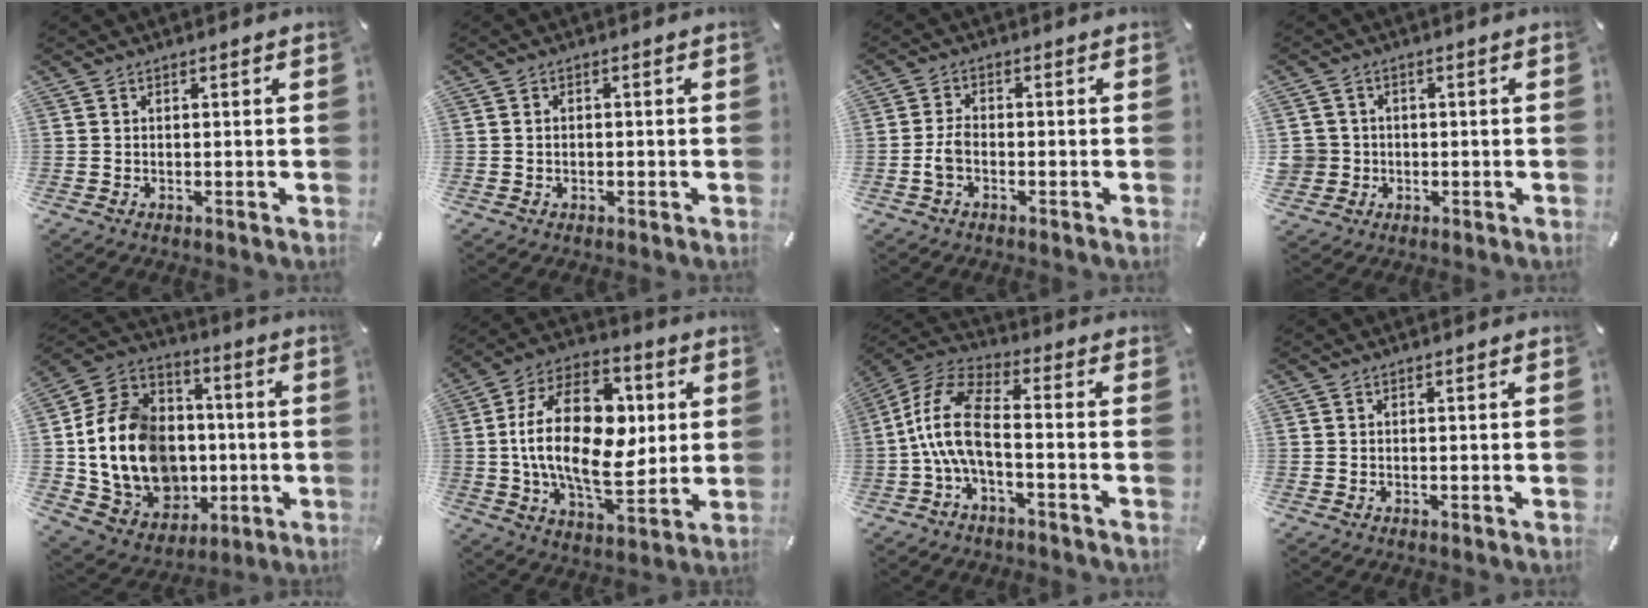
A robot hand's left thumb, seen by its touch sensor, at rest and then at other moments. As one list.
[{"total": 1.4, "force": [-0.3, 1.2, 0.7], "torque": [-0.016, 0.005, -0.008]}, {"total": 3.6, "force": [-1.4, 2.1, 2.6], "torque": [-0.059, 0.004, -0.027]}, {"total": 4.6, "force": [-0.5, 4.6, 0.2], "torque": [-0.017, 0.011, -0.007]}, {"total": 20.3, "force": [-1.3, 16.8, 11.4], "torque": [-0.243, -0.003, -0.009]}, {"total": 23.8, "force": [1.9, 14.5, 18.7], "torque": [-0.352, 0.003, 0.027]}, {"total": 12.1, "force": [-2.4, 5.1, 10.7], "torque": [-0.228, 0.004, -0.047]}, {"total": 0.0}]